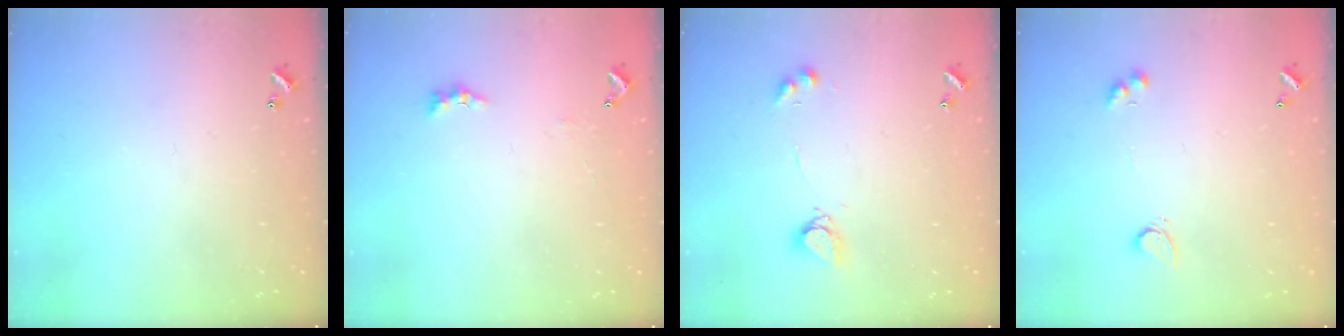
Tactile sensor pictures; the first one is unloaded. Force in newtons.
{"total": 2.0, "press": 1.9, "slide": 0.6}
{"total": 4.9, "press": 4.9, "slide": 0.3}
{"total": 2.9, "press": 2.6, "slide": 1.3}